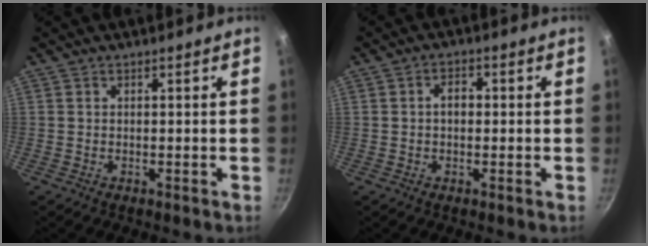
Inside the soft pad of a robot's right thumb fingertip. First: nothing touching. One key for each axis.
{"total": 3.1, "fx": 0.1, "fy": 2.1, "fz": 2.3, "tx": -0.026, "ty": 0.013, "tz": -0.002}